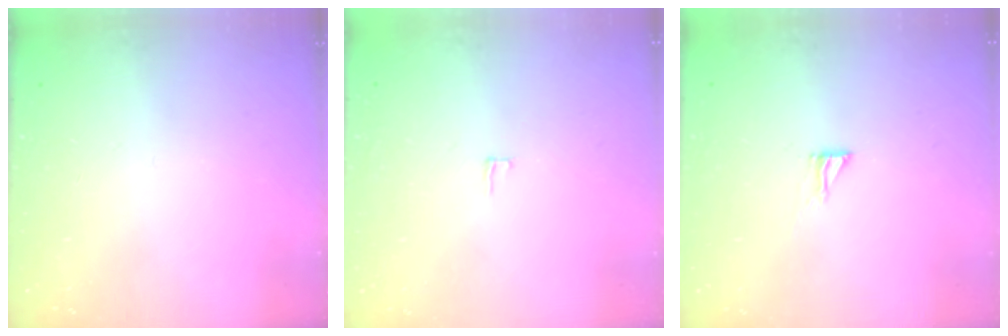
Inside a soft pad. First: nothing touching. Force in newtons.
{"total": 2.0, "press": 2.0, "slide": 0.2}
{"total": 4.2, "press": 4.2, "slide": 0.2}